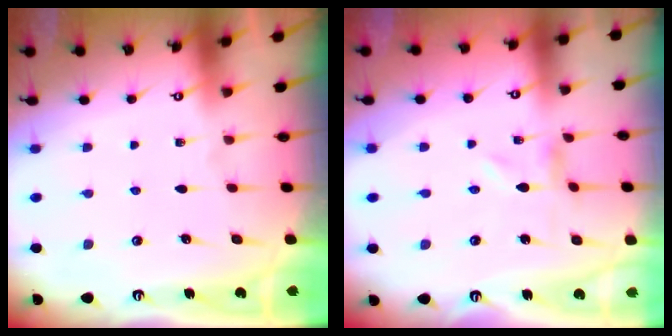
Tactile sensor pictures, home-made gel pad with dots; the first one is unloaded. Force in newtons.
{"total": 0.0}